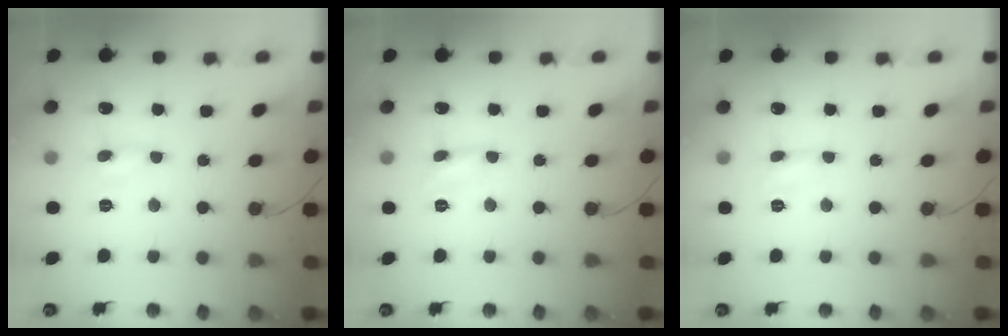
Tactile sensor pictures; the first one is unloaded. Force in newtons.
{"total": 2.3, "press": 2.3, "slide": 0.2}
{"total": 2.7, "press": 2.7, "slide": 0.2}